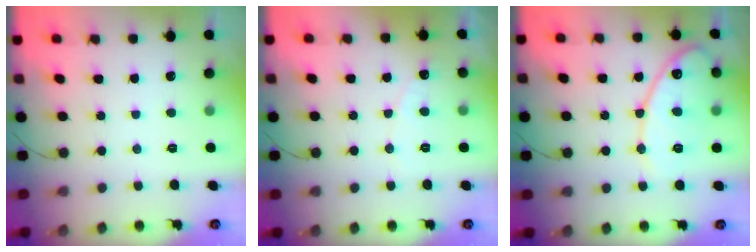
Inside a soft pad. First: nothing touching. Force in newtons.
{"total": 3.1, "press": 3.1, "slide": 0.2}
{"total": 13.8, "press": 13.7, "slide": 0.9}